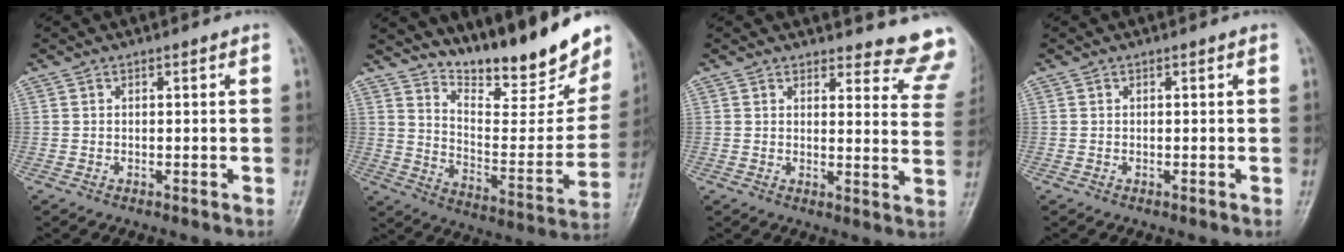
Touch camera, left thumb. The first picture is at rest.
{"total": 21.7, "force": [17.8, 5.4, 11.1], "torque": [-0.125, -0.119, 0.263]}
{"total": 12.5, "force": [12.0, 2.9, 1.4], "torque": [0.035, -0.113, 0.102]}
{"total": 0.0}